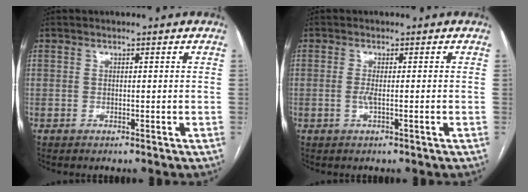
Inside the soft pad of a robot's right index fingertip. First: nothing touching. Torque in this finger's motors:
{"motor_torque": [-0.05, -0.02, -0.05, 0.01]}